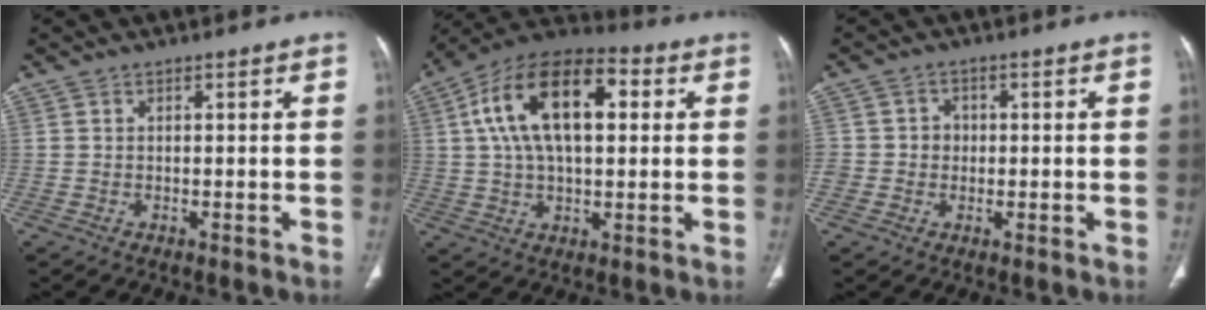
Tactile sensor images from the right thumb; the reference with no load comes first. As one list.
[{"total": 18.8, "force": [4.3, 10.0, 15.4], "torque": [-0.253, 0.022, 0.063]}, {"total": 3.4, "force": [-0.2, 3.3, 1.0], "torque": [0.009, 0.009, -0.007]}]